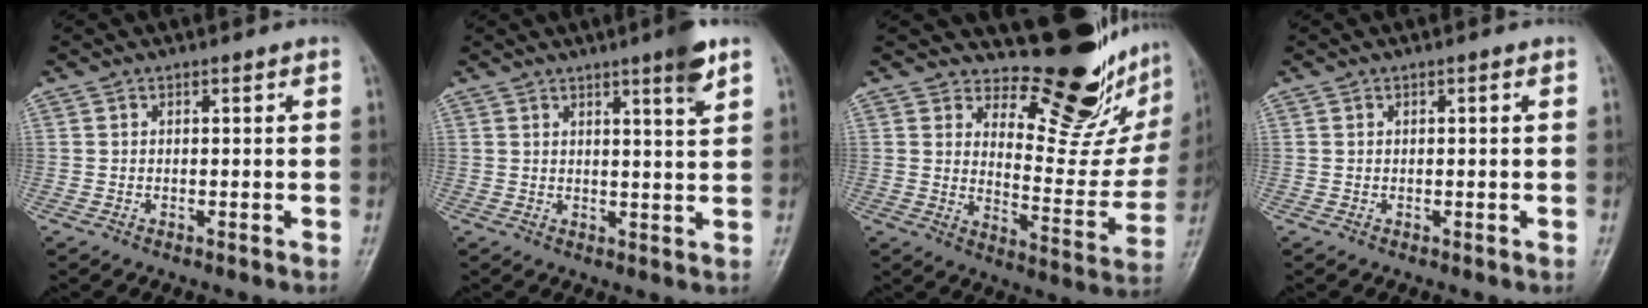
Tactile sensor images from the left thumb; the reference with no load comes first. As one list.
[{"total": 5.4, "force": [3.4, 0.2, 4.2], "torque": [-0.053, -0.023, 0.048]}, {"total": 17.4, "force": [14.4, 5.9, 7.9], "torque": [-0.051, -0.140, 0.192]}, {"total": 0.0}]